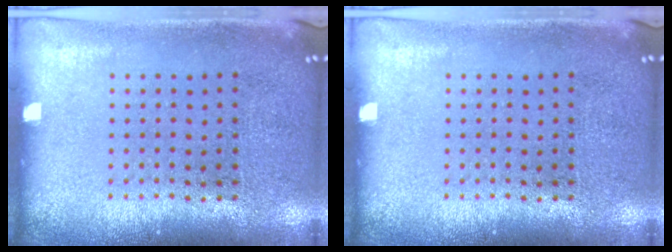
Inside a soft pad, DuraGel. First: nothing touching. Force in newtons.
{"total": 0.0}